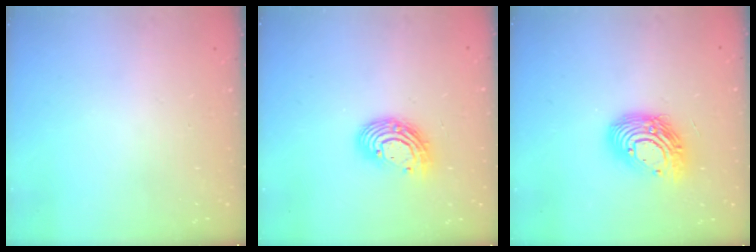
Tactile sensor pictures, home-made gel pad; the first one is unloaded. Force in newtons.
{"total": 11.3, "press": 11.2, "slide": 0.9}
{"total": 14.9, "press": 14.9, "slide": 1.3}